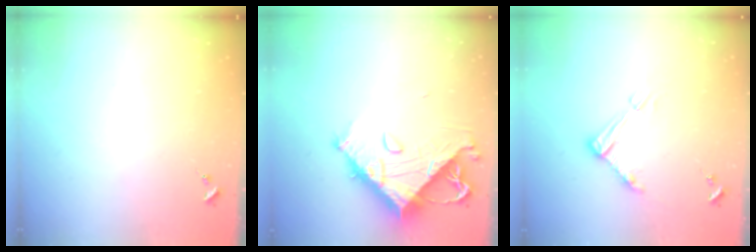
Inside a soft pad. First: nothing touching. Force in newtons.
{"total": 13.1, "press": 13.0, "slide": 1.5}
{"total": 9.1, "press": 9.1, "slide": 0.8}